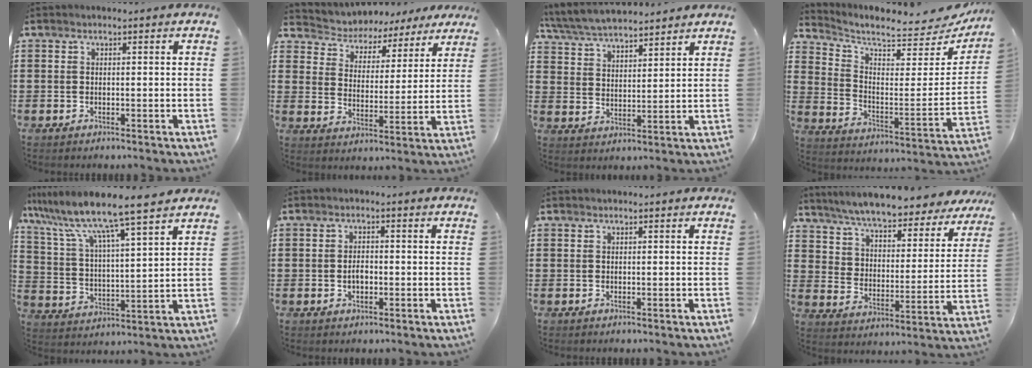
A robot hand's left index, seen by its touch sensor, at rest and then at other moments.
{"total": 4.1, "force": [4.0, 1.2, -0.3], "torque": [-0.024, -0.029, 0.065]}
{"total": 6.0, "force": [5.7, 0.8, 1.4], "torque": [-0.051, -0.021, 0.104]}
{"total": 6.2, "force": [5.7, 0.9, 2.4], "torque": [-0.068, -0.052, 0.092]}
{"total": 9.3, "force": [7.9, -0.5, 4.8], "torque": [-0.125, -0.052, 0.128]}
{"total": 2.0, "force": [-0.4, 1.1, 1.7], "torque": [-0.033, 0.004, -0.009]}
{"total": 0.0}
{"total": 6.3, "force": [6.1, 0.3, 1.4], "torque": [-0.056, -0.044, 0.105]}